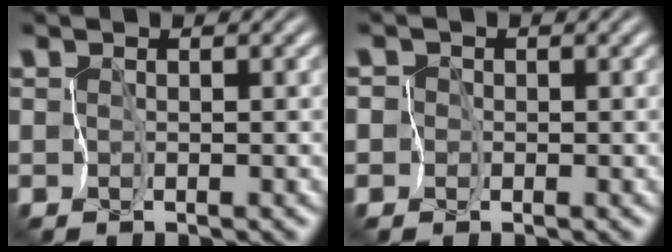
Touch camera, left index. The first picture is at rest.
{"total": 2.9, "force": [-0.7, 2.8, 0.3], "torque": [0.006, 0.013, -0.046]}